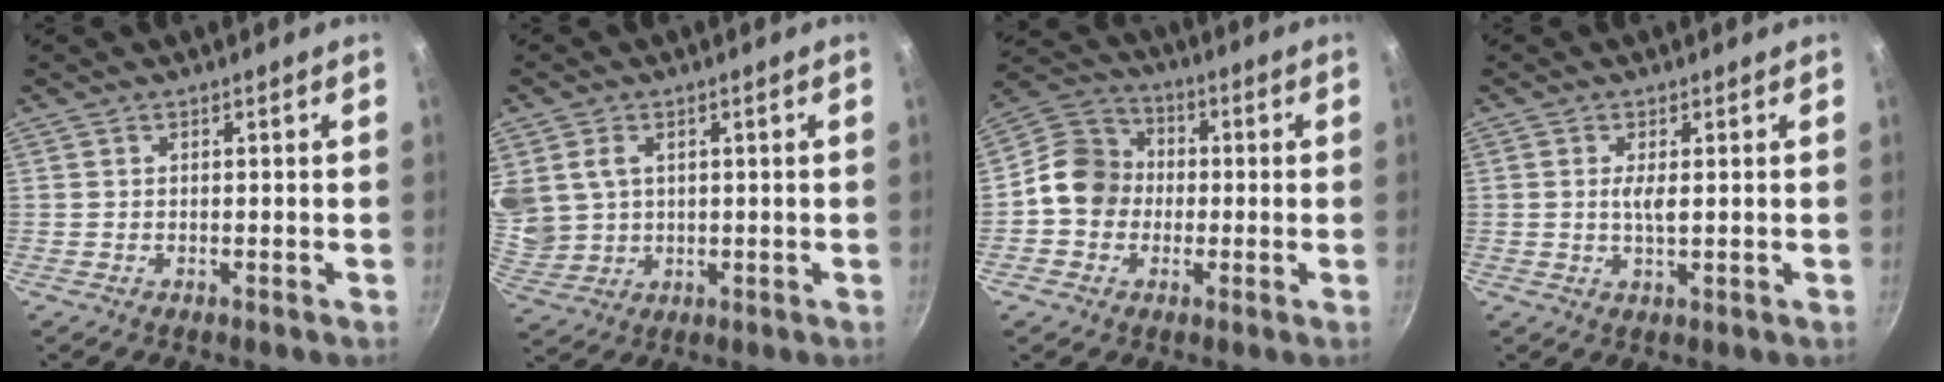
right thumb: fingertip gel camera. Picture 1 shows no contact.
{"total": 9.6, "force": [3.1, 7.5, 5.2], "torque": [-0.096, -0.013, 0.075]}
{"total": 10.5, "force": [-1.0, 9.3, 4.8], "torque": [-0.049, 0.030, -0.039]}
{"total": 2.8, "force": [0.4, 0.7, 2.7], "torque": [-0.051, -0.004, 0.007]}